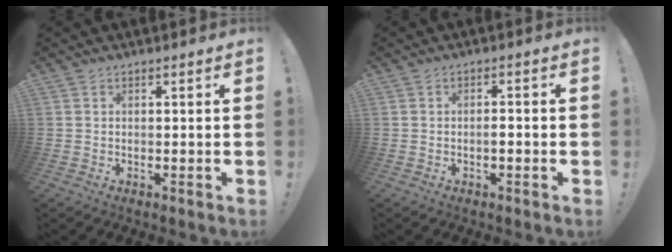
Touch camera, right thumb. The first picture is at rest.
{"total": 2.1, "force": [-1.0, 0.4, 1.9], "torque": [-0.032, 0.003, -0.017]}